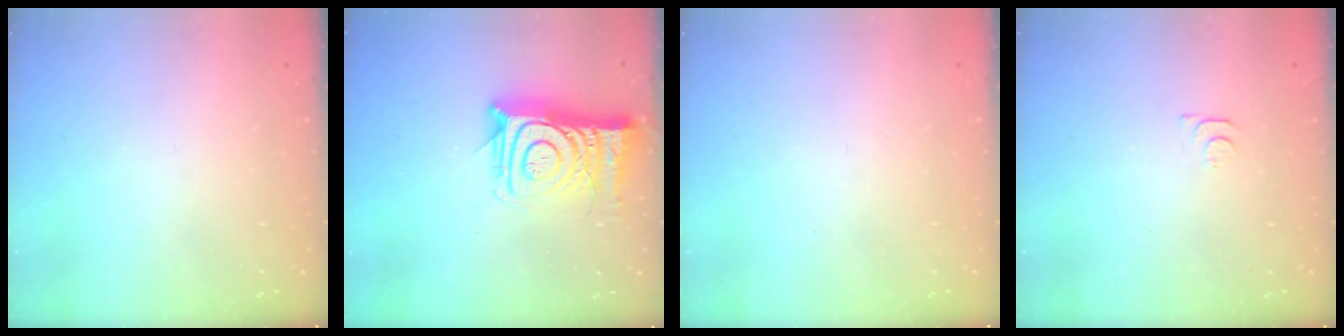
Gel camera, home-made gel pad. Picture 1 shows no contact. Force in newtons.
{"total": 15.1, "press": 15.1, "slide": 1.1}
{"total": 1.6, "press": 1.5, "slide": 0.1}
{"total": 5.3, "press": 5.2, "slide": 0.6}